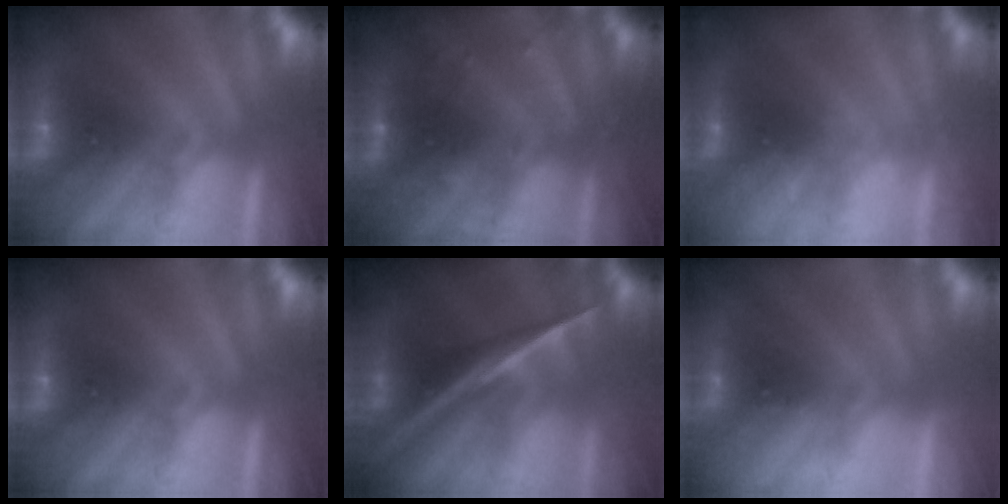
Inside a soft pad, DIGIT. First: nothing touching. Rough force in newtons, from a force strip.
{"total": 2.9}
{"total": 2.4}
{"total": 0.0}
{"total": 2.6}
{"total": 2.4}